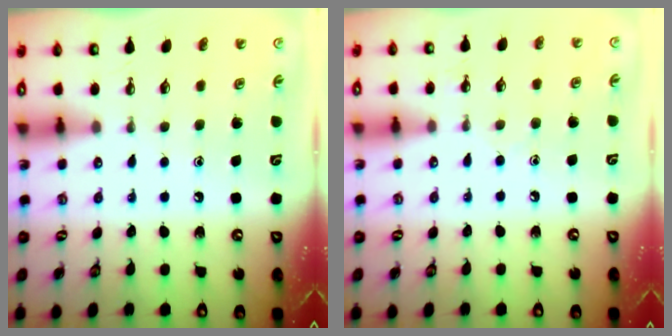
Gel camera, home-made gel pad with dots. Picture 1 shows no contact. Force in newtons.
{"total": 4.4, "press": 4.4, "slide": 0.5}